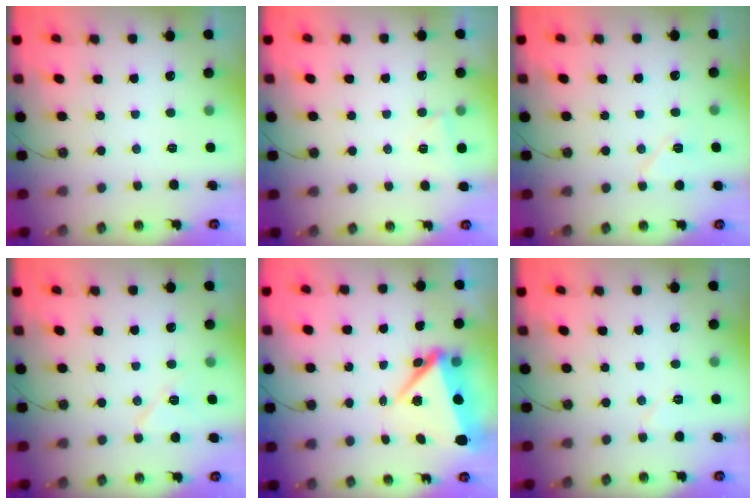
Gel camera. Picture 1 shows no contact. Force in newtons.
{"total": 2.8, "press": 2.7, "slide": 0.6}
{"total": 6.8, "press": 6.5, "slide": 1.8}
{"total": 7.4, "press": 7.3, "slide": 1.2}
{"total": 7.3, "press": 7.0, "slide": 2.0}
{"total": 4.1, "press": 3.7, "slide": 1.8}